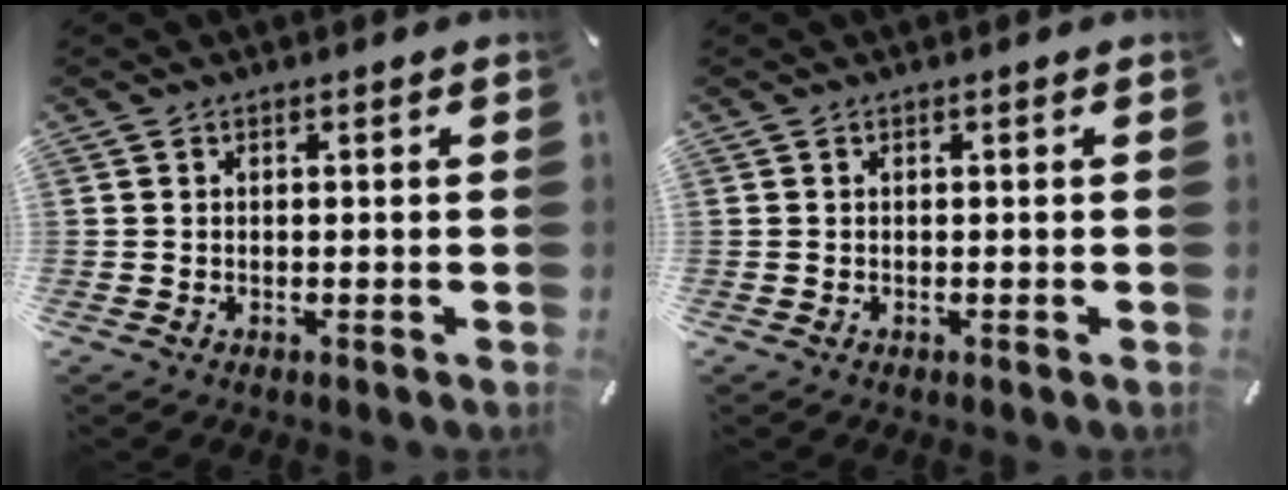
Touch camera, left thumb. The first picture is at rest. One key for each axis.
{"total": 0.0}